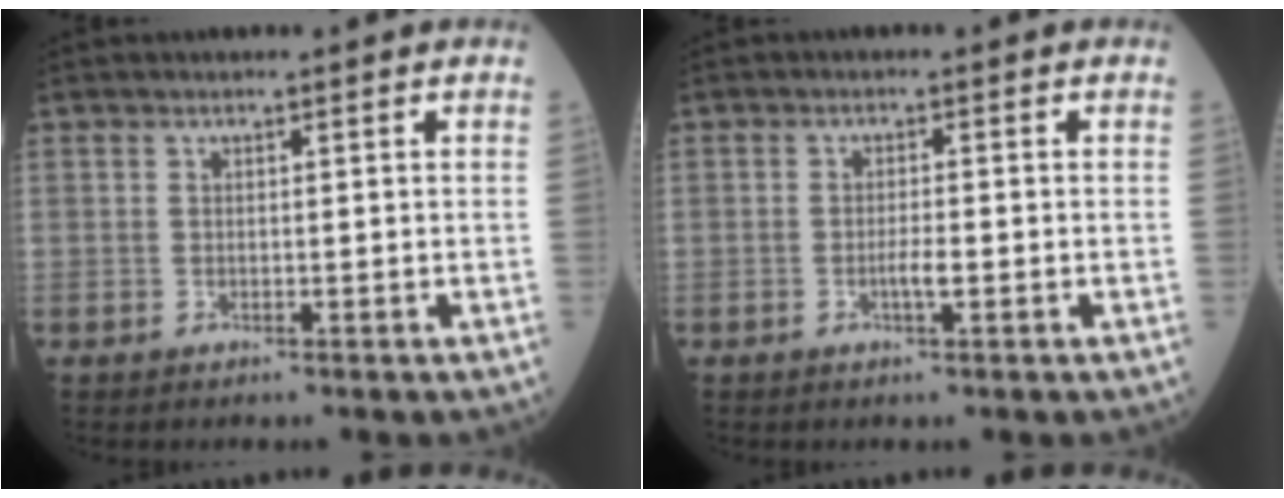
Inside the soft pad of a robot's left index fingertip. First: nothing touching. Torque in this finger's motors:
{"motor_torque": [0.48, 0.14, 0.04, 0.02]}